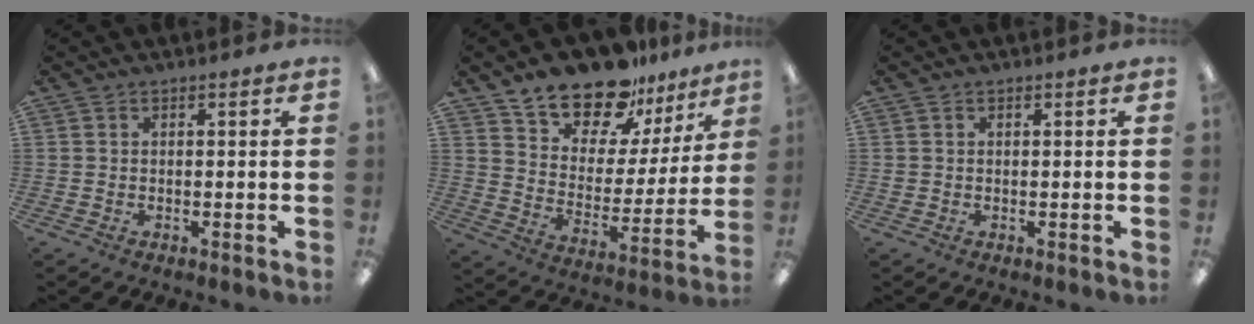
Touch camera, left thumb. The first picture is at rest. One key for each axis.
{"total": 17.4, "fx": 15.1, "fy": 7.4, "fz": 4.6, "tx": -0.091, "ty": -0.125, "tz": 0.272}
{"total": 0.6, "fx": 0.2, "fy": 0.5, "fz": 0.2, "tx": -0.004, "ty": 0.005, "tz": 0.002}